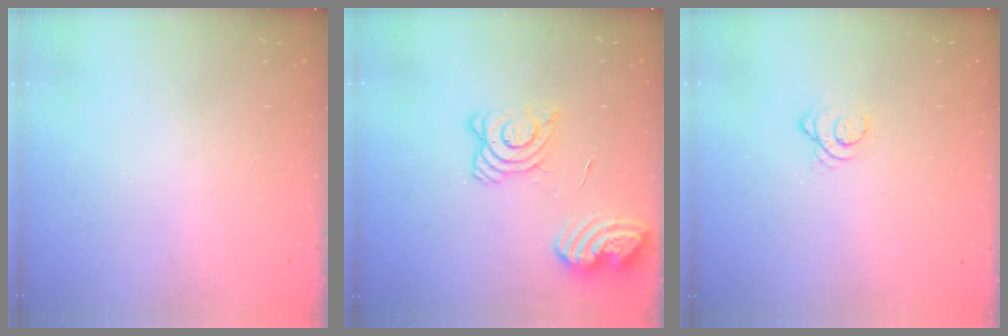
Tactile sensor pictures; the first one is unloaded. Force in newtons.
{"total": 13.5, "press": 13.4, "slide": 1.5}
{"total": 3.1, "press": 3.1, "slide": 0.1}